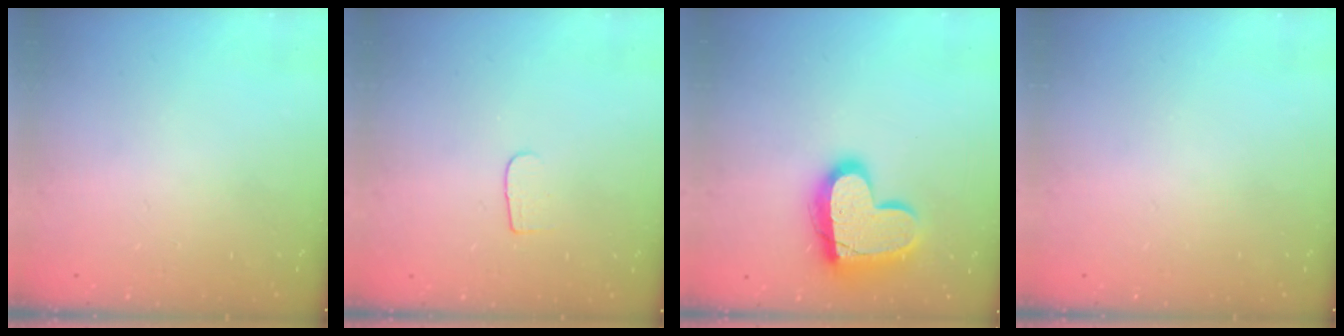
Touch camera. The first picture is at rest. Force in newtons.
{"total": 4.8, "press": 4.8, "slide": 0.5}
{"total": 17.6, "press": 17.6, "slide": 1.2}
{"total": 0.0}